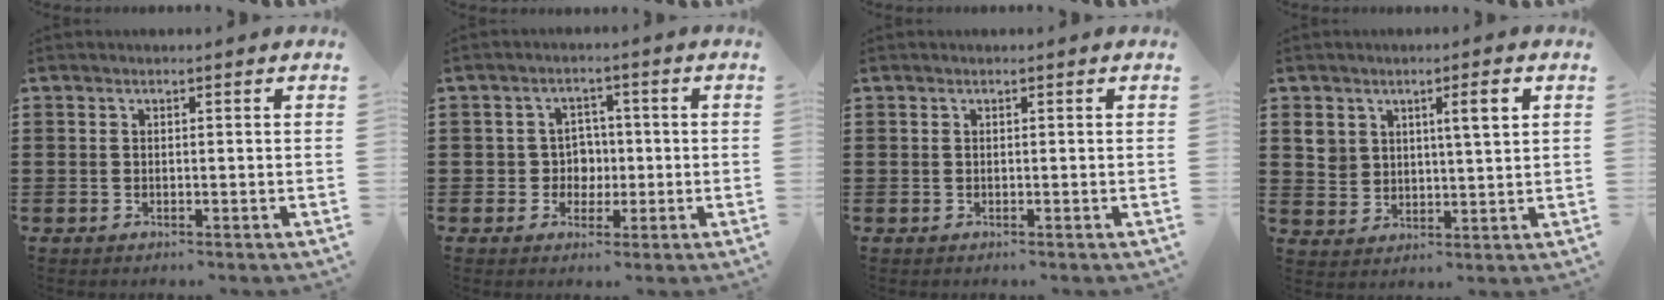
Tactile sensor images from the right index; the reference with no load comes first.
{"total": 3.7, "force": [-0.4, 3.5, 1.1], "torque": [-0.038, 0.007, -0.012]}
{"total": 0.0}
{"total": 5.4, "force": [2.4, 2.9, 3.8], "torque": [-0.073, 0.006, 0.038]}